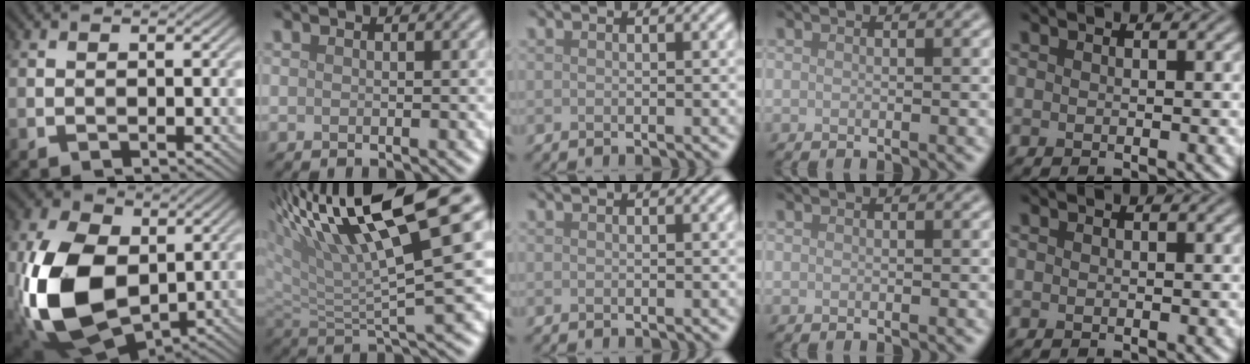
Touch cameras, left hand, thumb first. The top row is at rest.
{"thumb": {"total": 15.9, "force": [-0.6, 10.8, 11.7], "torque": [-0.293, -0.023, -0.008]}, "index": {"total": 12.5, "force": [6.4, 2.3, 10.4], "torque": [-0.173, 0.012, 0.108]}}